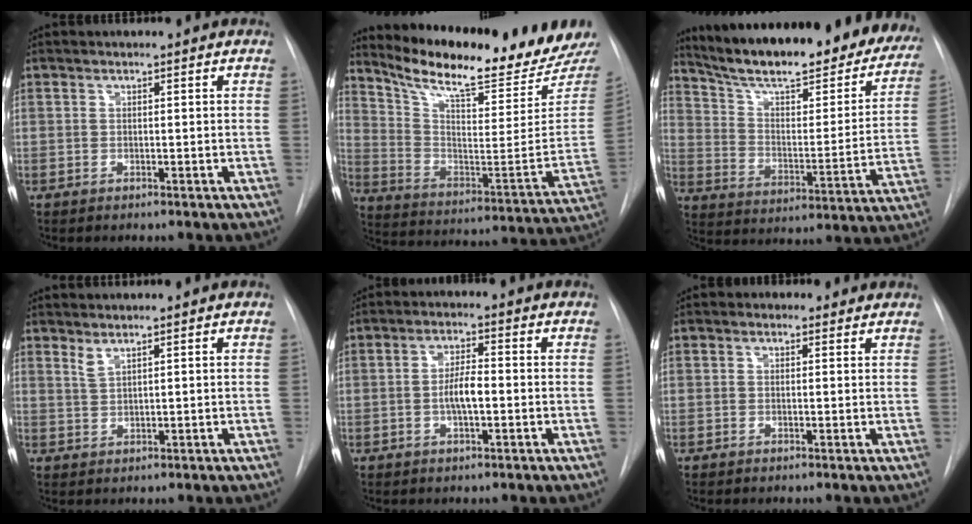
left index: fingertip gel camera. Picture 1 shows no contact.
{"total": 22.8, "force": [20.4, 1.2, 10.2], "torque": [-0.177, -0.080, 0.302]}
{"total": 30.4, "force": [25.7, 7.0, 14.6], "torque": [-0.223, -0.049, 0.338]}
{"total": 1.7, "force": [1.4, 0.0, 0.9], "torque": [-0.022, -0.007, 0.032]}
{"total": 4.2, "force": [-0.7, 1.1, 4.0], "torque": [-0.080, 0.003, -0.013]}
{"total": 1.5, "force": [1.0, 1.1, 0.2], "torque": [-0.002, 0.008, 0.009]}